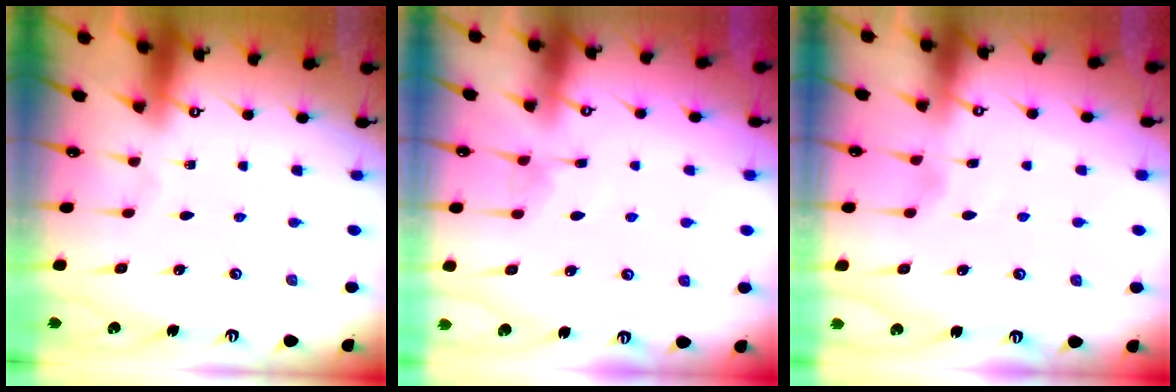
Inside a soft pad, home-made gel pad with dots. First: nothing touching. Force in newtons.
{"total": 5.6, "press": 5.5, "slide": 0.7}
{"total": 3.0, "press": 2.9, "slide": 0.4}